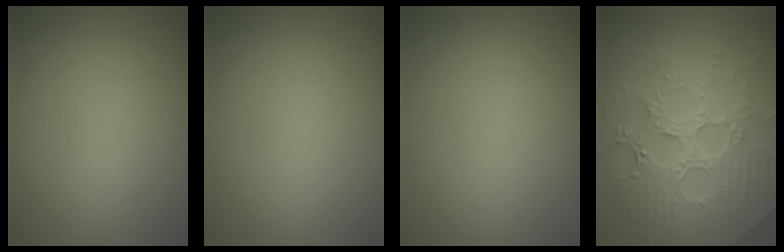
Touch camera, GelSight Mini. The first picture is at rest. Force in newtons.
{"total": 0.0}
{"total": 0.0}
{"total": 7.4, "press": 5.5, "slide": 4.9}